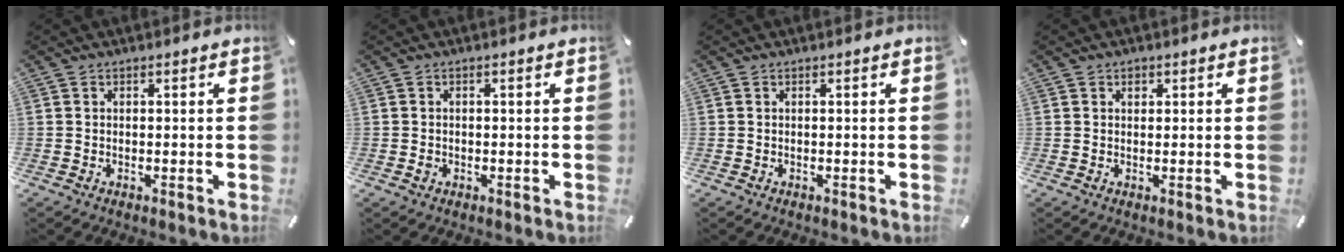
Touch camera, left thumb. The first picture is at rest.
{"total": 0.9, "force": [-0.2, 0.8, 0.4], "torque": [-0.007, 0.003, -0.006]}
{"total": 0.0}
{"total": 1.1, "force": [0.4, 1.0, 0.4], "torque": [0.000, 0.000, 0.006]}